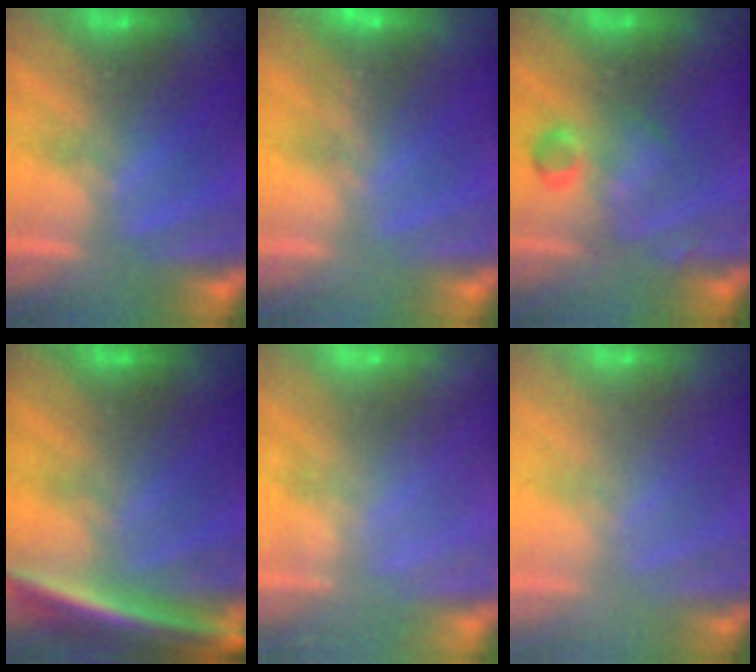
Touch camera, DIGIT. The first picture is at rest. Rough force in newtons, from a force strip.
{"total": 1.1}
{"total": 2.8}
{"total": 7.0}
{"total": 2.4}
{"total": 2.6}